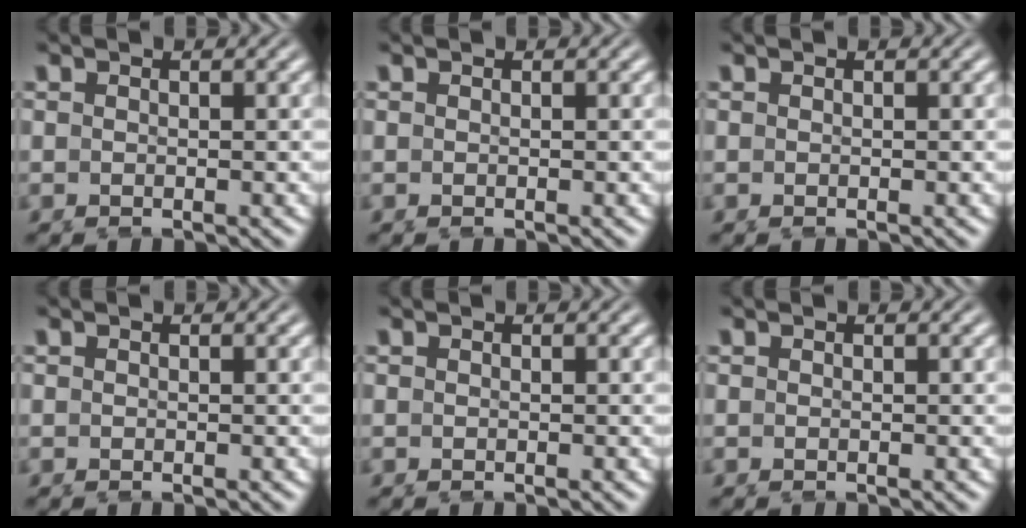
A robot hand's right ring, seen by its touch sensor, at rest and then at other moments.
{"total": 0.0}
{"total": 0.0}
{"total": 0.0}
{"total": 0.0}
{"total": 0.0}